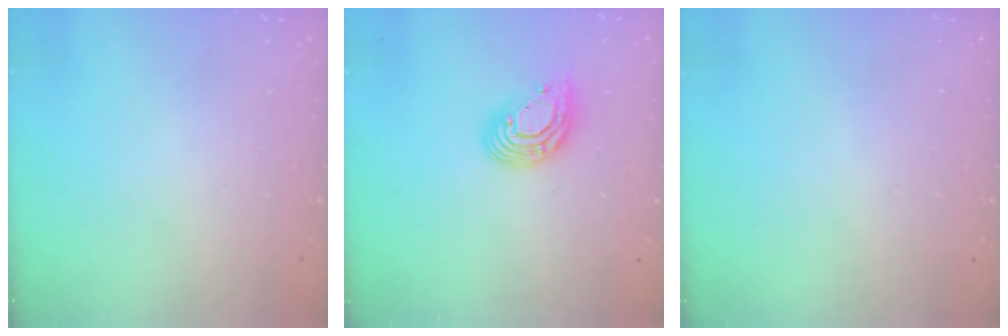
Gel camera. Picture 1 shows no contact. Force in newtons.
{"total": 12.1, "press": 12.0, "slide": 1.2}
{"total": 0.0}